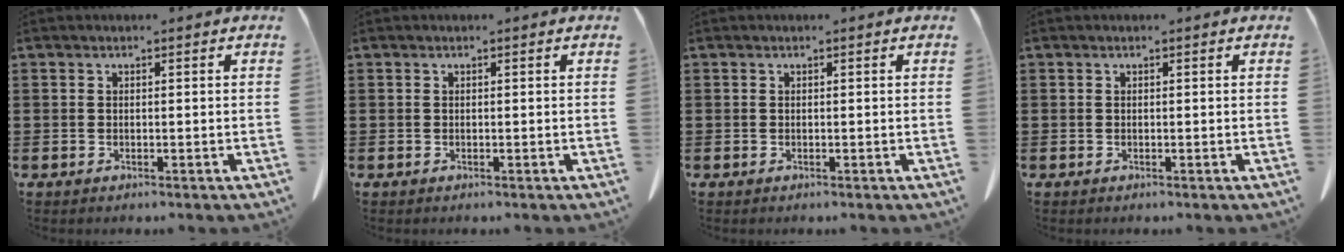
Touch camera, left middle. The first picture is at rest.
{"total": 0.0}
{"total": 0.0}
{"total": 0.0}